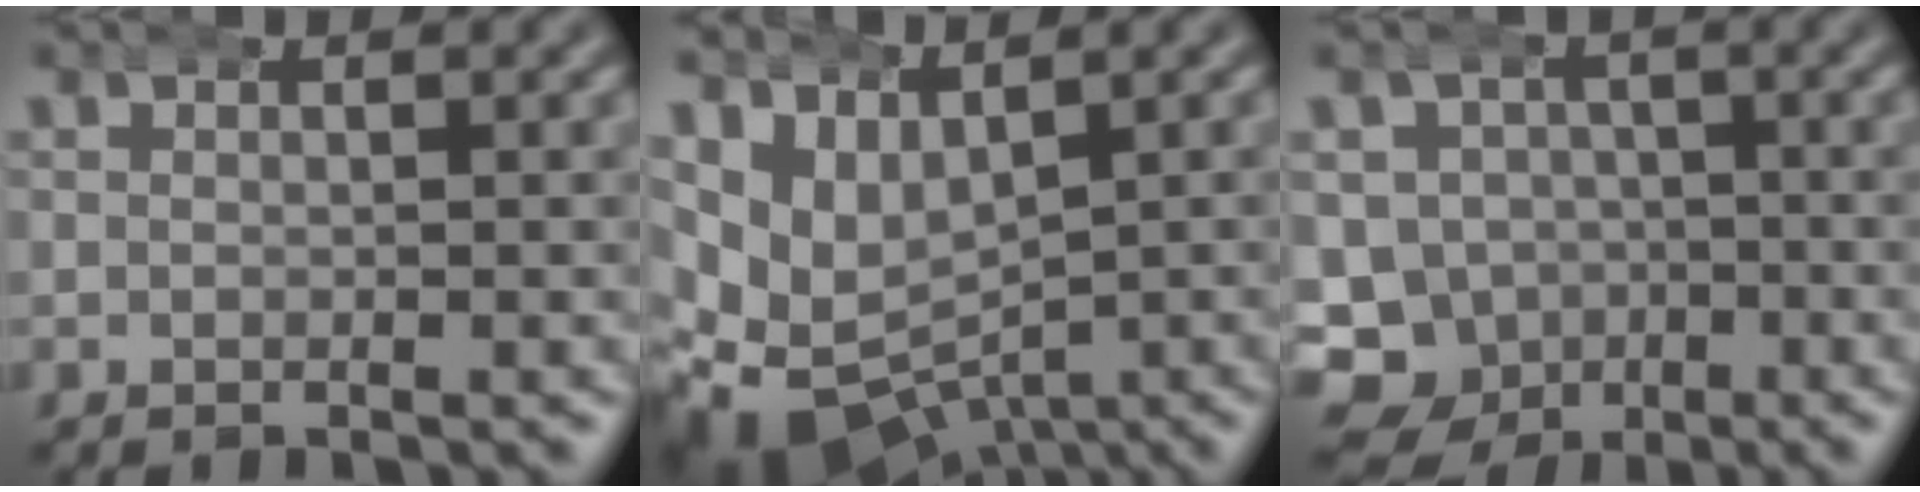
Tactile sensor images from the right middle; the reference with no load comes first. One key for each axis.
{"total": 12.8, "fx": -4.3, "fy": 10.2, "fz": 6.5, "tx": -0.163, "ty": -0.082, "tz": -0.045}
{"total": 15.8, "fx": -5.4, "fy": 14.3, "fz": 3.9, "tx": -0.112, "ty": -0.080, "tz": -0.083}